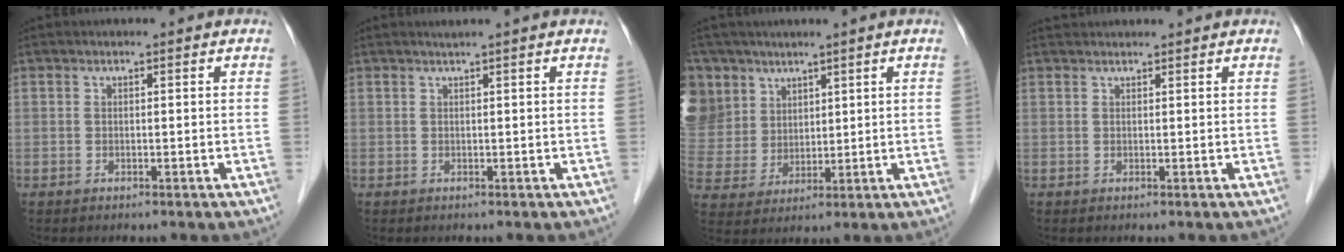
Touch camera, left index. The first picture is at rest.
{"total": 1.4, "force": [1.1, -0.5, 0.7], "torque": [-0.016, 0.004, 0.028]}
{"total": 19.9, "force": [10.6, 15.1, 7.3], "torque": [-0.244, 0.059, 0.228]}
{"total": 3.7, "force": [3.6, 0.3, 0.7], "torque": [-0.009, 0.034, 0.054]}